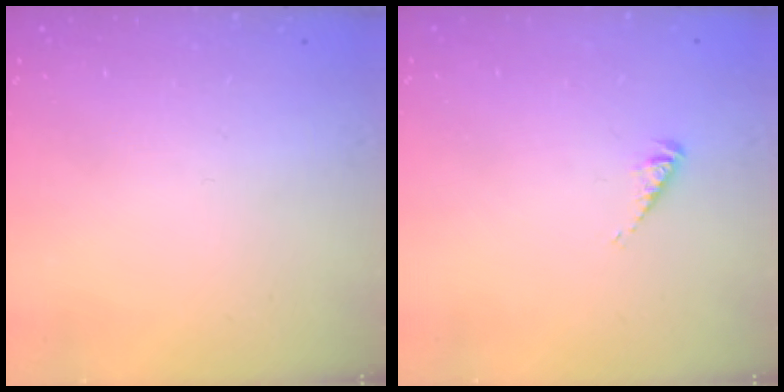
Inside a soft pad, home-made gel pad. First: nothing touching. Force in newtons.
{"total": 2.7, "press": 2.7, "slide": 0.6}